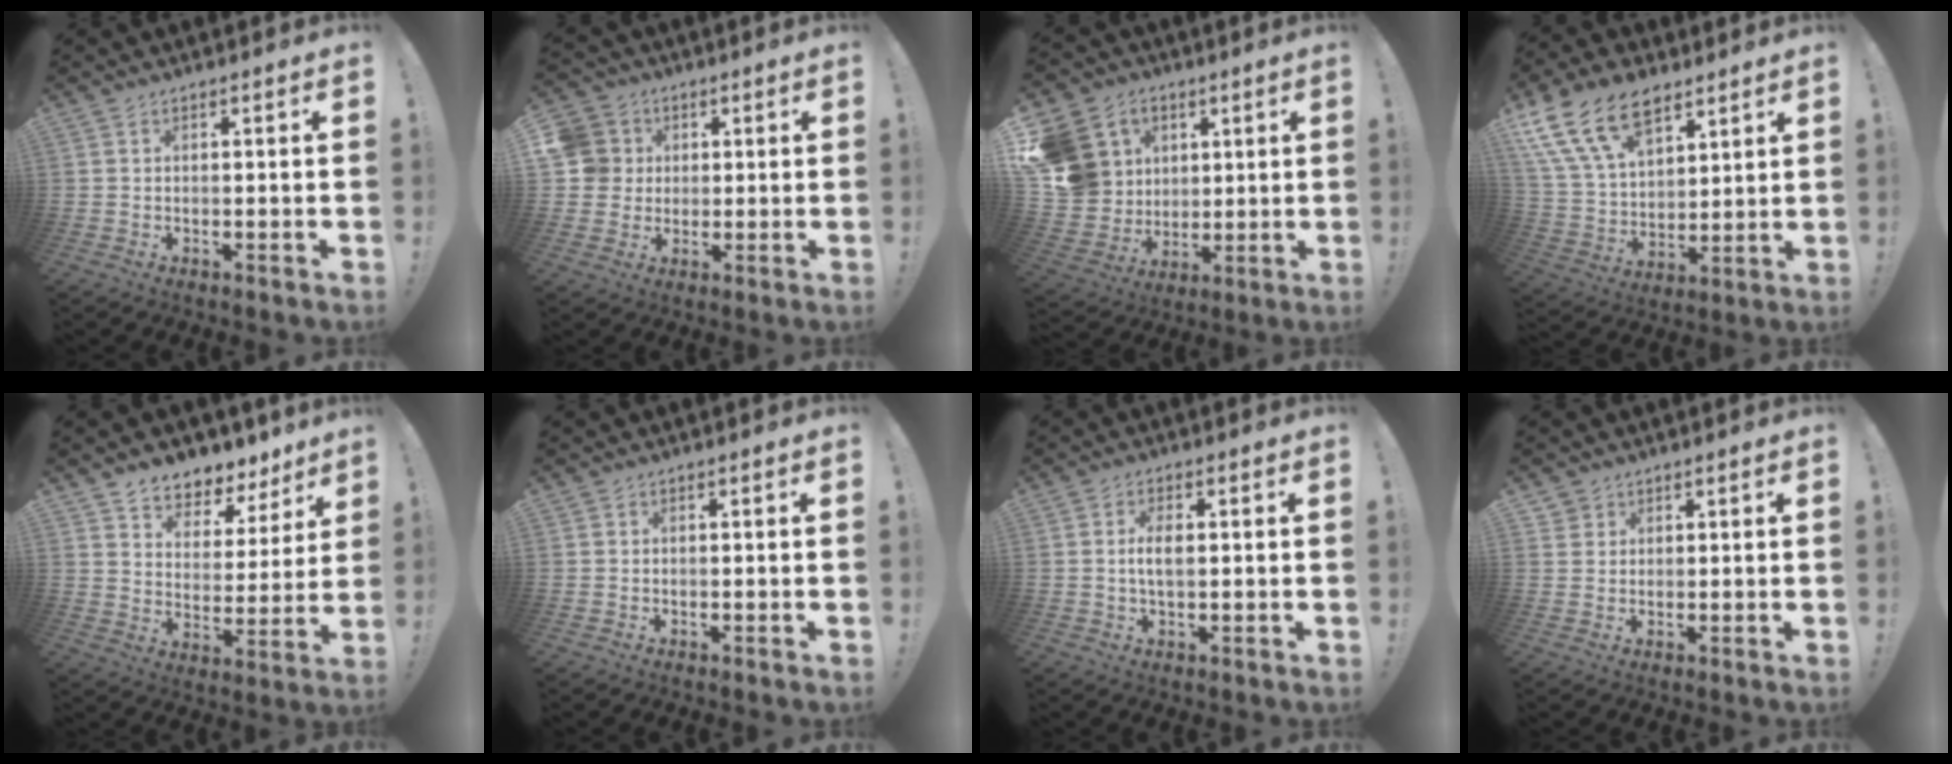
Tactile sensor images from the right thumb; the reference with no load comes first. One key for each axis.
{"total": 9.1, "fx": 1.4, "fy": 8.7, "fz": 2.3, "tx": -0.038, "ty": 0.001, "tz": 0.030}
{"total": 15.2, "fx": 4.4, "fy": 13.6, "fz": 5.1, "tx": -0.089, "ty": -0.011, "tz": 0.113}
{"total": 18.5, "fx": 11.1, "fy": 11.0, "fz": 10.0, "tx": -0.195, "ty": -0.058, "tz": 0.209}
{"total": 6.3, "fx": 5.1, "fy": 3.5, "fz": 1.2, "tx": -0.020, "ty": -0.053, "tz": 0.097}
{"total": 0.0}
{"total": 4.3, "fx": 0.4, "fy": 1.8, "fz": 3.9, "tx": -0.064, "ty": -0.001, "tz": 0.001}
{"total": 2.3, "fx": 1.3, "fy": 1.8, "fz": 0.0, "tx": -0.005, "ty": -0.004, "tz": 0.026}